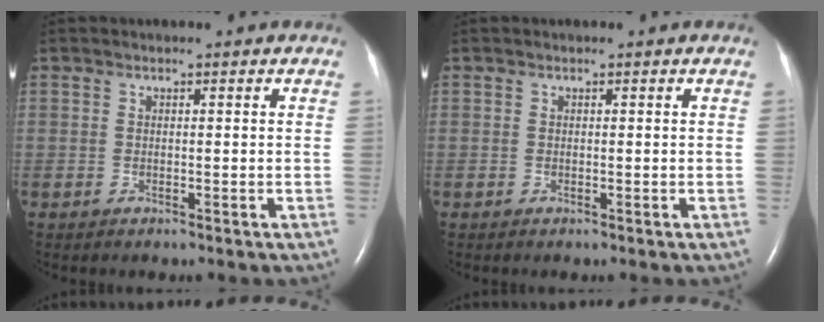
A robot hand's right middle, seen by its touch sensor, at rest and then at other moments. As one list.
[{"total": 0.0}]